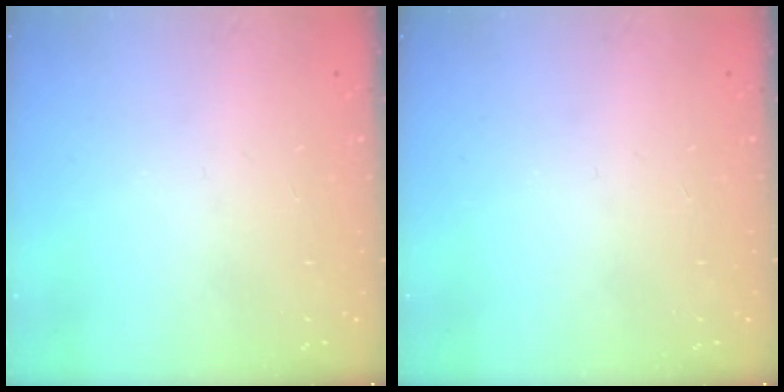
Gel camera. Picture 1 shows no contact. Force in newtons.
{"total": 0.0}